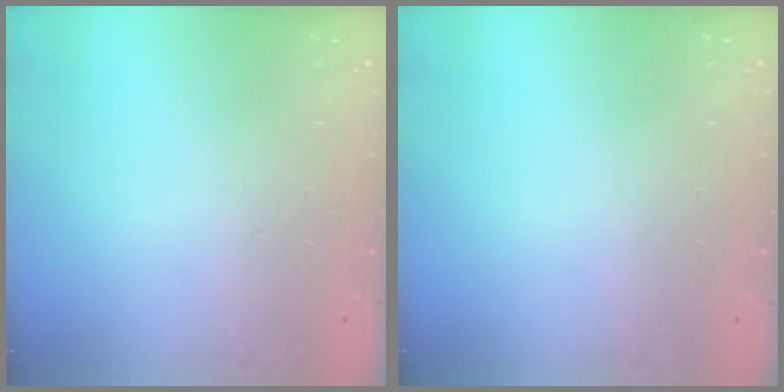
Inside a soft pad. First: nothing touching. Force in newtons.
{"total": 0.0}